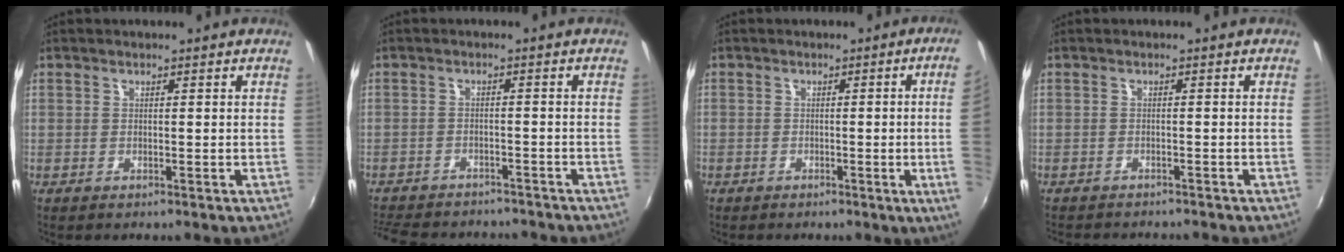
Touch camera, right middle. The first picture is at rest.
{"total": 14.4, "force": [-12.4, 5.0, 5.3], "torque": [-0.128, -0.012, -0.177]}
{"total": 7.6, "force": [-0.4, -1.1, 7.6], "torque": [-0.082, -0.010, -0.003]}
{"total": 4.5, "force": [-4.2, 0.9, 1.3], "torque": [-0.035, -0.016, -0.063]}